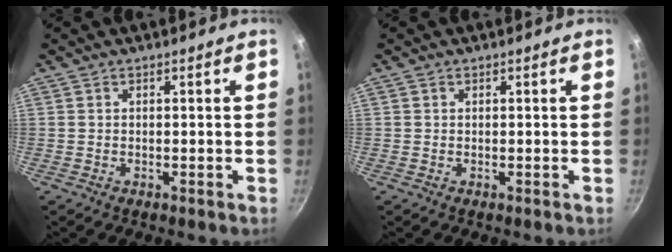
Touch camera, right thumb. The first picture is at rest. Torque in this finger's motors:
{"motor_torque": [0.34, 0.13, 0.34, 0.42, -0.10]}